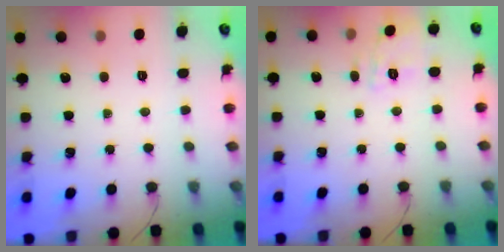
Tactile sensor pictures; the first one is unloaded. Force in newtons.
{"total": 6.1, "press": 5.9, "slide": 1.6}